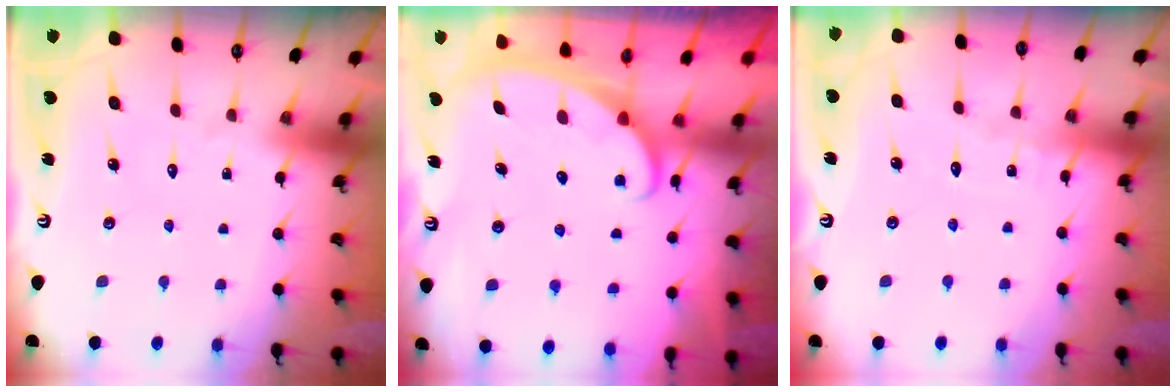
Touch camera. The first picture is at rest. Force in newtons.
{"total": 2.5, "press": 2.5, "slide": 0.4}
{"total": 3.0, "press": 3.0, "slide": 0.3}